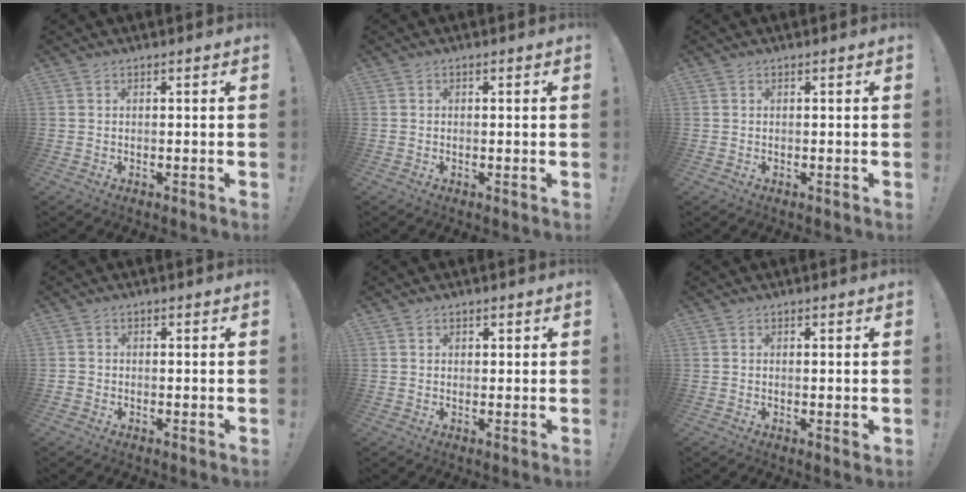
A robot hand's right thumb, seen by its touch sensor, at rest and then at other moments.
{"total": 0.5, "force": [-0.2, 0.4, 0.3], "torque": [-0.008, 0.003, -0.002]}
{"total": 0.0}
{"total": 1.3, "force": [-0.6, 0.9, 0.6], "torque": [-0.011, 0.005, -0.011]}
{"total": 1.0, "force": [0.4, 0.9, 0.3], "torque": [0.000, 0.000, 0.005]}
{"total": 1.6, "force": [0.1, 0.2, 1.6], "torque": [-0.015, -0.006, -0.001]}